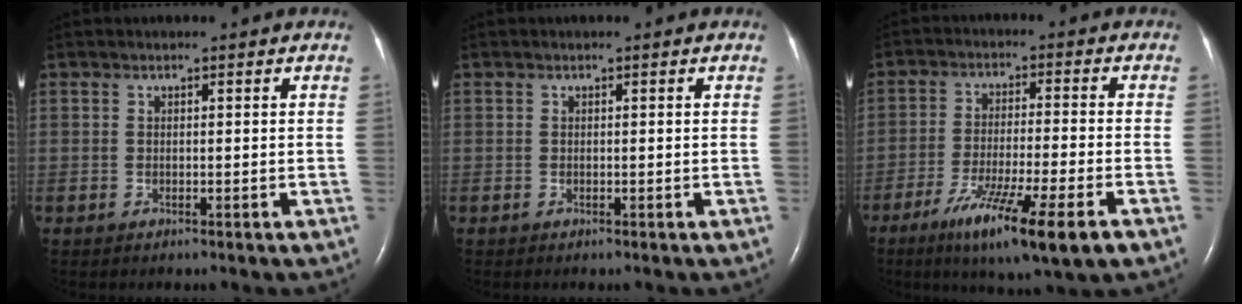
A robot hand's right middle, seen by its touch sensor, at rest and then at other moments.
{"total": 0.0}
{"total": 13.2, "force": [-7.4, 0.3, 10.9], "torque": [-0.188, -0.037, -0.121]}